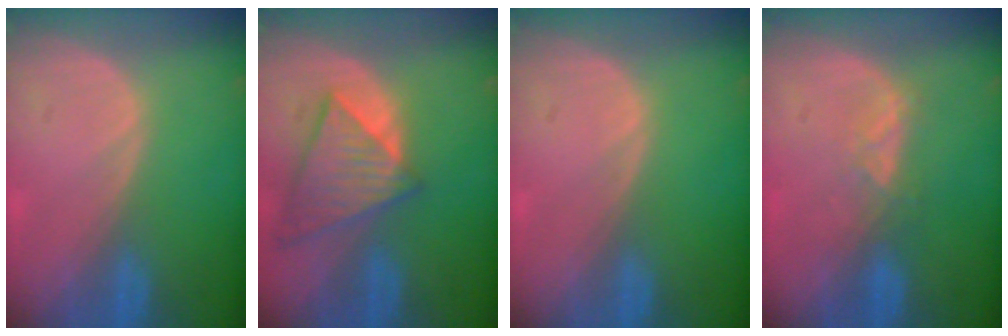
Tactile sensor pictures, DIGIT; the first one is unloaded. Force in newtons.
{"total": 8.4, "press": 7.4, "slide": 4.1}
{"total": 0.0}
{"total": 2.6, "press": 2.5, "slide": 0.8}